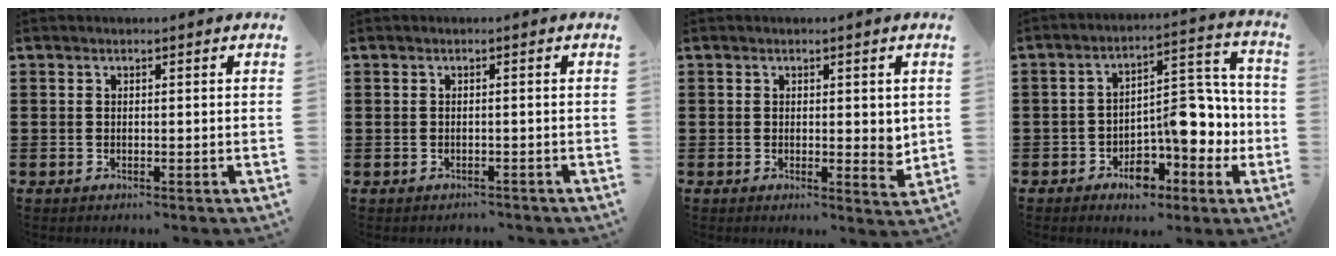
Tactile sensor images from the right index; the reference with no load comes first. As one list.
[{"total": 0.8, "force": [-0.6, 0.4, -0.1], "torque": [-0.001, 0.003, -0.015]}, {"total": 2.4, "force": [0.8, 1.2, 1.9], "torque": [-0.021, -0.002, 0.011]}, {"total": 11.0, "force": [-3.6, 6.7, 8.0], "torque": [-0.101, 0.010, -0.058]}]